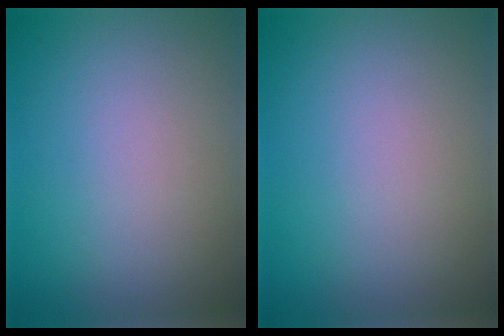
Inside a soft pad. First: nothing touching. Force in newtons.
{"total": 0.0}